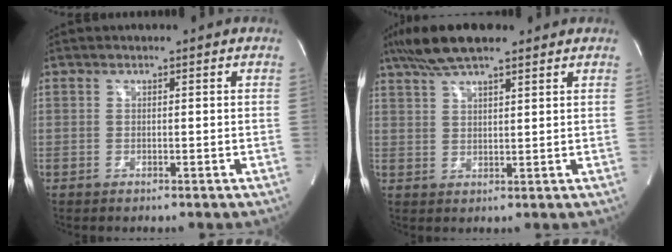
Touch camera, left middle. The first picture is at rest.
{"total": 9.3, "force": [7.0, 2.0, 5.8], "torque": [-0.108, 0.028, 0.122]}